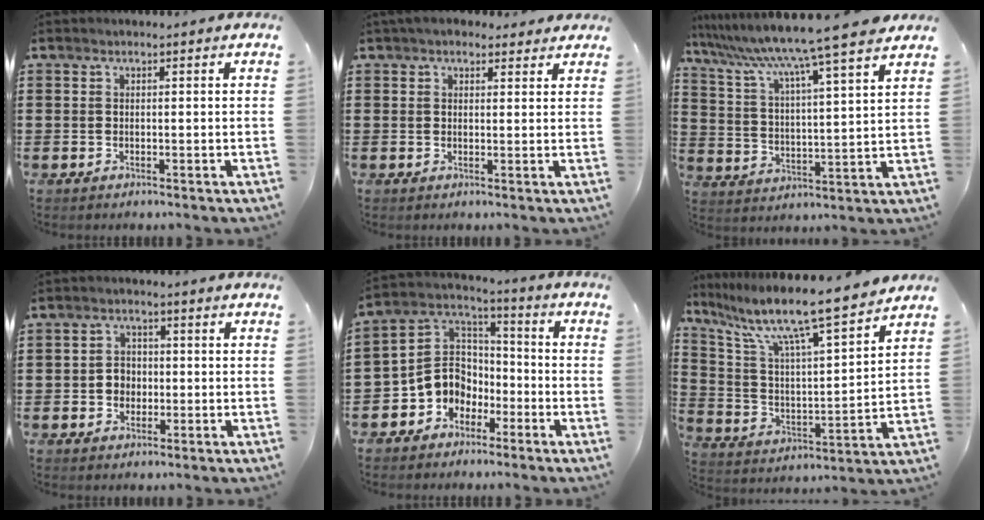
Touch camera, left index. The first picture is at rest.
{"total": 3.3, "force": [2.7, 1.8, 0.9], "torque": [-0.019, 0.002, 0.048]}
{"total": 9.2, "force": [8.0, -1.6, 4.2], "torque": [-0.115, -0.060, 0.127]}
{"total": 3.0, "force": [-0.5, 2.6, 1.4], "torque": [-0.034, 0.005, -0.014]}
{"total": 7.8, "force": [-3.0, 7.0, 1.9], "torque": [-0.077, 0.008, -0.063]}
{"total": 10.8, "force": [8.8, 0.6, 6.2], "torque": [-0.148, -0.065, 0.140]}